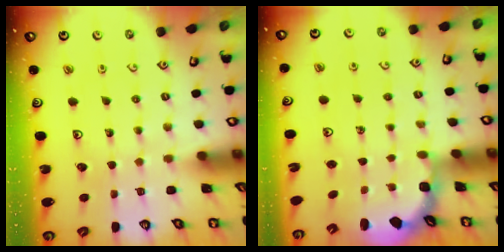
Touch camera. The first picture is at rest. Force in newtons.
{"total": 3.0, "press": 2.0, "slide": 2.2}